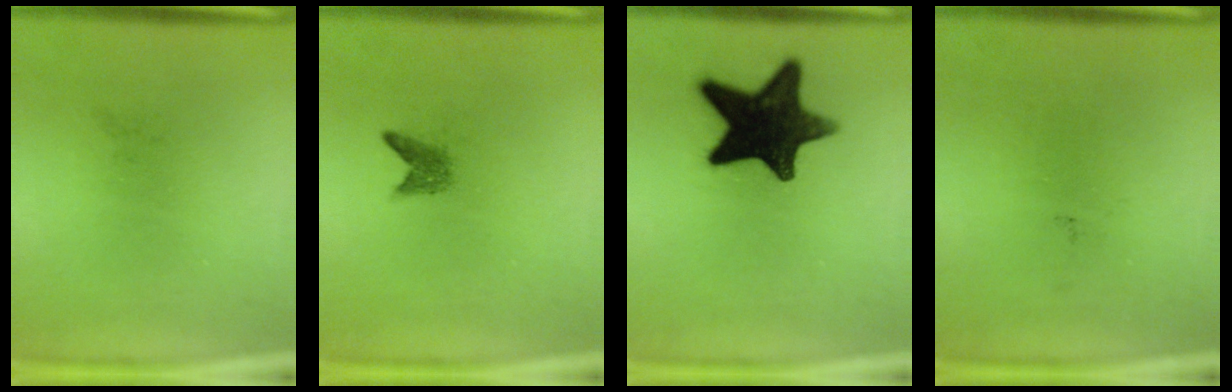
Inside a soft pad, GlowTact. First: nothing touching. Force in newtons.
{"total": 1.7}
{"total": 15.0}
{"total": 0.0}